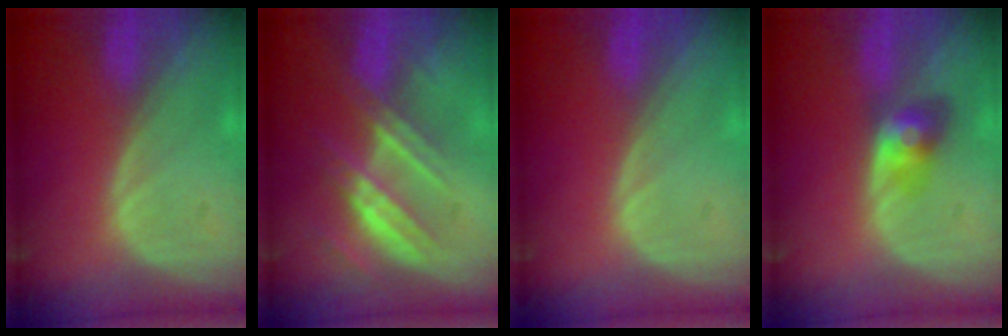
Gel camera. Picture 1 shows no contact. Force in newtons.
{"total": 7.4, "press": 6.7, "slide": 3.1}
{"total": 0.0}
{"total": 3.9, "press": 3.9, "slide": 0.3}